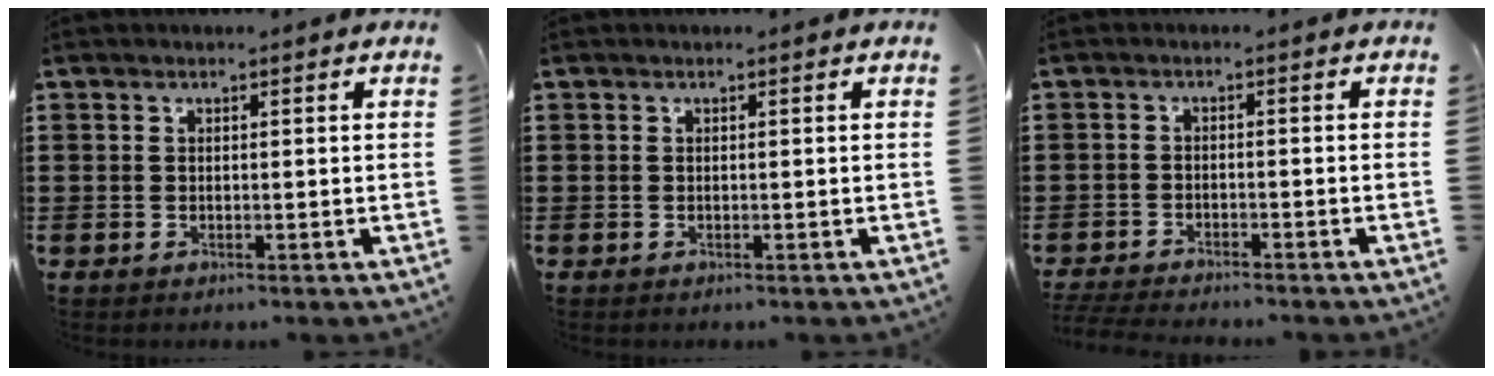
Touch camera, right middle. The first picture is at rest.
{"total": 0.0}
{"total": 3.0, "force": [-3.0, 0.0, 0.2], "torque": [-0.014, -0.005, -0.065]}